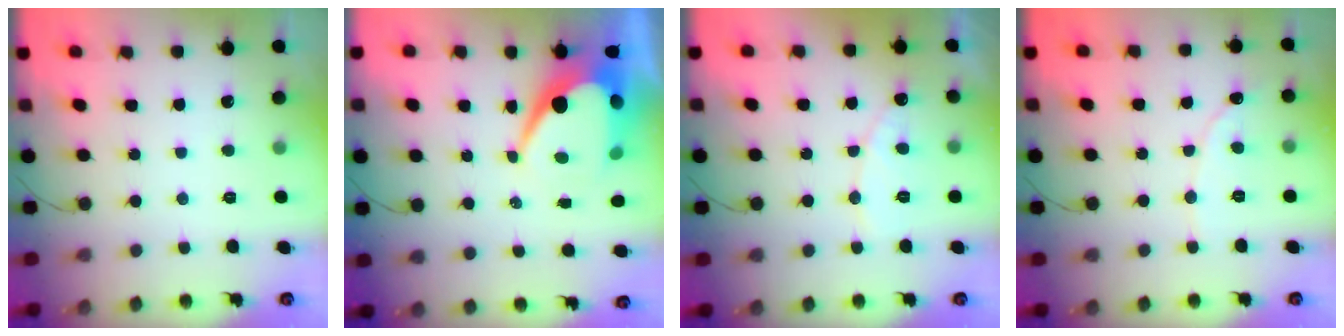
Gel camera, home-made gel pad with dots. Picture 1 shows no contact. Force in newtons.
{"total": 11.2, "press": 11.1, "slide": 0.7}
{"total": 7.9, "press": 7.9, "slide": 0.7}
{"total": 3.0, "press": 3.0, "slide": 0.3}